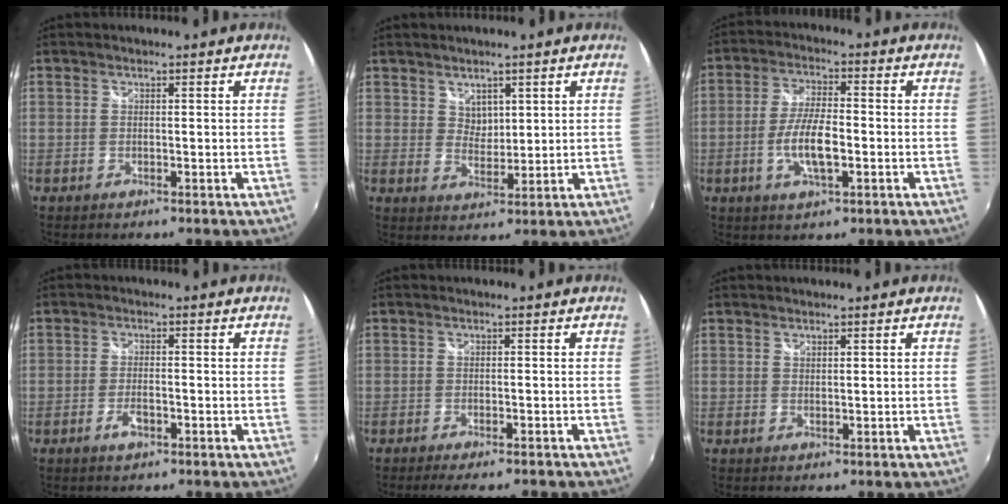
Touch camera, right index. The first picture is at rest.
{"total": 3.2, "force": [2.1, 2.3, 0.9], "torque": [-0.007, -0.001, 0.039]}
{"total": 8.3, "force": [-2.2, 2.6, 7.5], "torque": [-0.151, -0.002, -0.043]}
{"total": 3.2, "force": [-1.6, 1.4, 2.4], "torque": [-0.052, -0.003, -0.029]}
{"total": 4.9, "force": [-4.2, 0.8, 2.4], "torque": [-0.050, -0.020, -0.066]}
{"total": 0.8, "force": [0.7, 0.2, 0.1], "torque": [0.000, -0.001, 0.013]}